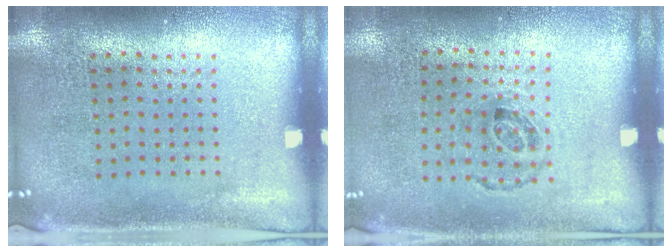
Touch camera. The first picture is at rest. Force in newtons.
{"total": 1.0, "press": 0.6, "slide": 0.8}